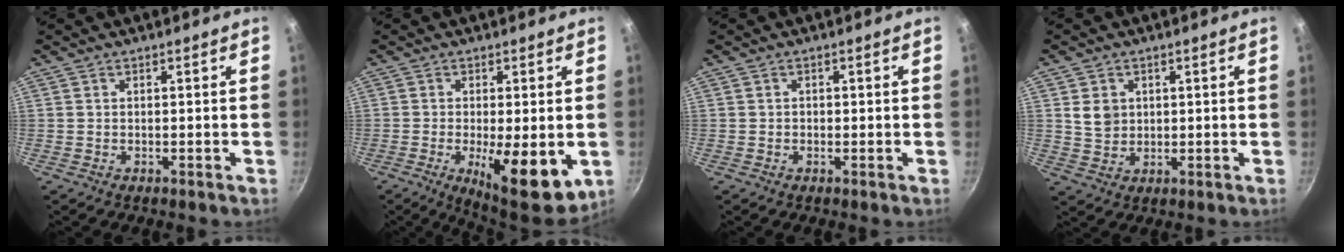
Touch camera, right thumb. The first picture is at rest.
{"total": 13.7, "force": [-3.6, 4.6, 12.3], "torque": [-0.172, -0.024, -0.040]}
{"total": 0.6, "force": [-0.1, 0.5, 0.2], "torque": [0.002, 0.002, -0.004]}
{"total": 4.5, "force": [1.3, 3.7, 2.2], "torque": [-0.023, -0.009, 0.029]}